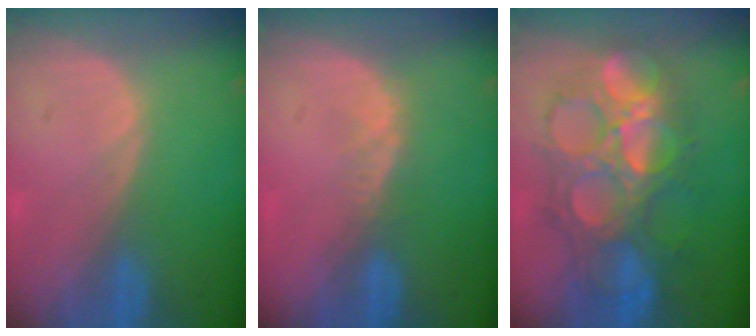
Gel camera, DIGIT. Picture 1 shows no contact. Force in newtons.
{"total": 2.1, "press": 1.5, "slide": 1.4}
{"total": 11.3, "press": 11.3, "slide": 1.2}